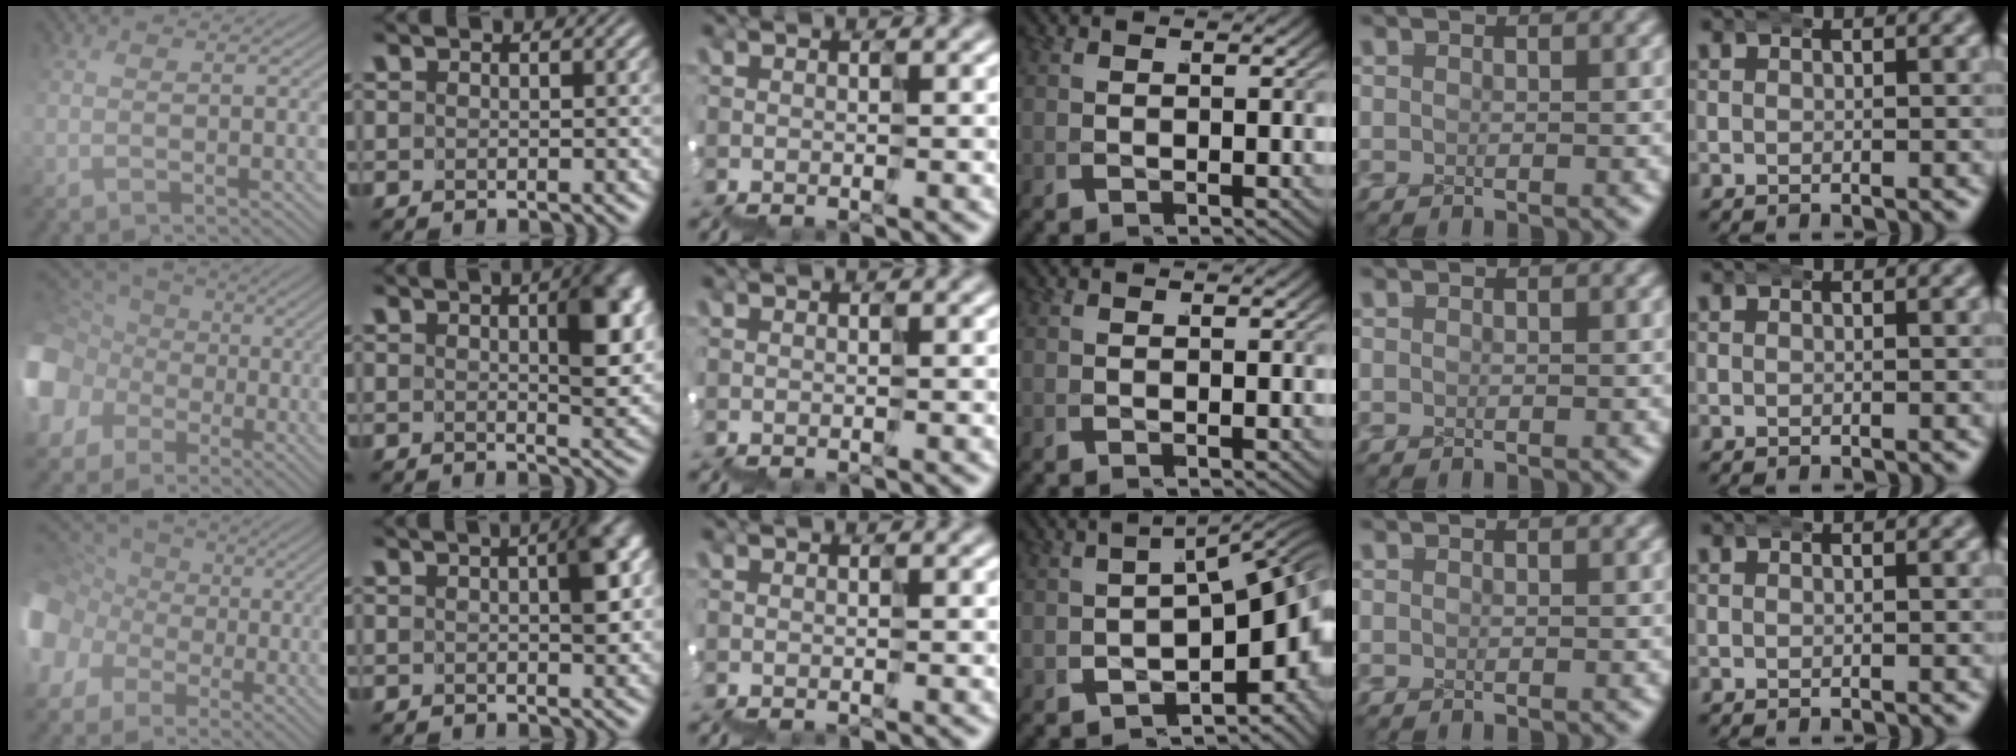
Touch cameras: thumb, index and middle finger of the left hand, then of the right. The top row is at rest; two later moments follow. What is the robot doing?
{"motion": "wrap", "object": "ethernet cable"}